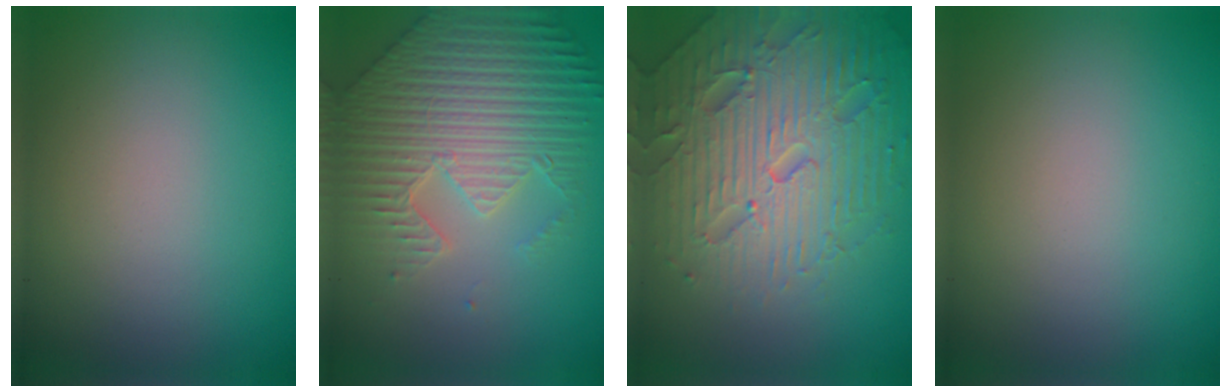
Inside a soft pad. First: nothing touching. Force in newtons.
{"total": 7.5, "press": 5.6, "slide": 4.9}
{"total": 7.4, "press": 7.2, "slide": 1.7}
{"total": 0.0}